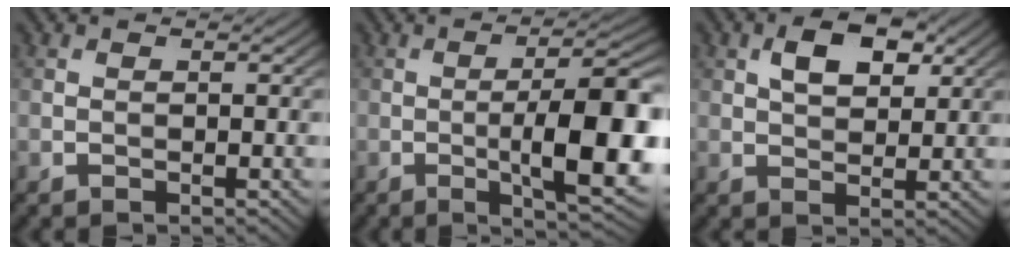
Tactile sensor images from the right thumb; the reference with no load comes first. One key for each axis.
{"total": 12.0, "fx": -2.1, "fy": 2.9, "fz": 11.4, "tx": -0.168, "ty": 0.006, "tz": -0.035}
{"total": 5.6, "fx": 2.2, "fy": 3.0, "fz": 4.1, "tx": -0.068, "ty": 0.002, "tz": 0.034}